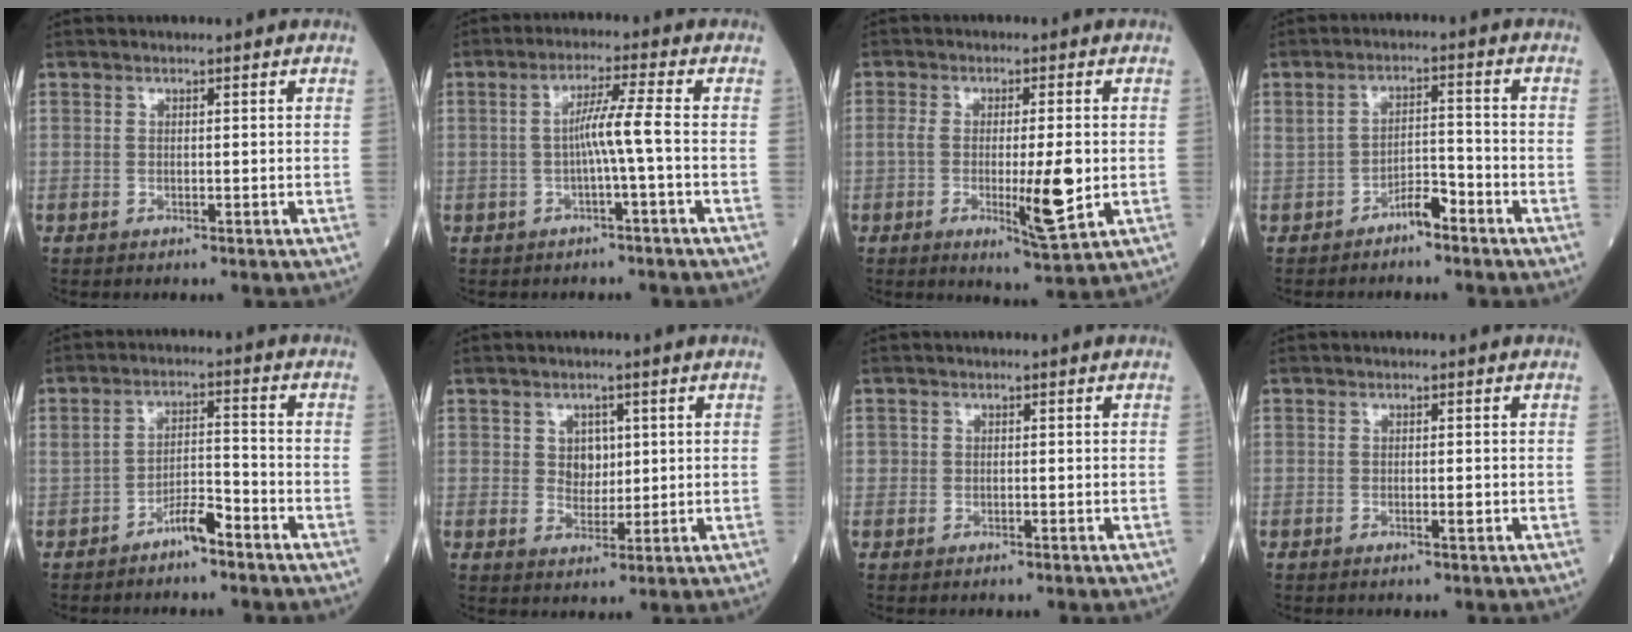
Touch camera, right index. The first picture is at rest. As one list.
[{"total": 4.6, "force": [-0.9, -1.0, 4.4], "torque": [-0.083, 0.011, -0.012]}, {"total": 8.2, "force": [-1.3, 1.2, 8.0], "torque": [-0.126, -0.013, -0.019]}, {"total": 3.6, "force": [-2.4, 1.2, 2.4], "torque": [-0.040, 0.014, -0.039]}, {"total": 4.4, "force": [-3.1, 1.0, 3.0], "torque": [-0.052, 0.011, -0.054]}, {"total": 3.6, "force": [1.0, 2.7, 2.1], "torque": [-0.028, 0.003, 0.020]}, {"total": 0.6, "force": [-0.1, 0.6, 0.2], "torque": [0.002, 0.002, -0.003]}, {"total": 1.0, "force": [-0.3, 0.1, 0.9], "torque": [-0.016, -0.001, -0.004]}]